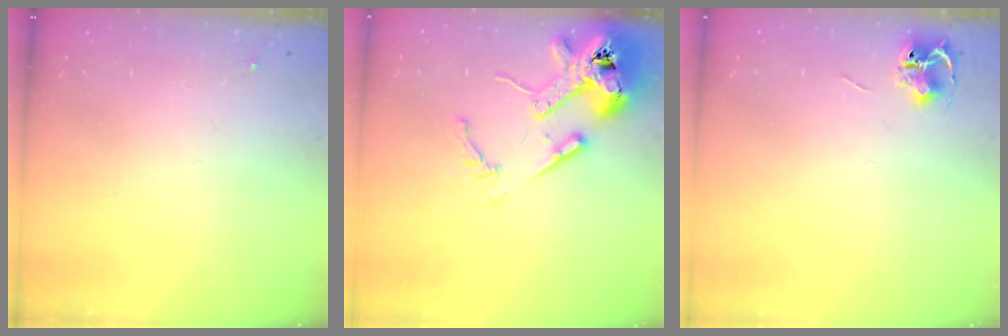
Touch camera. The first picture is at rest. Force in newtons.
{"total": 15.1, "press": 15.0, "slide": 2.1}
{"total": 6.5, "press": 6.5, "slide": 0.5}